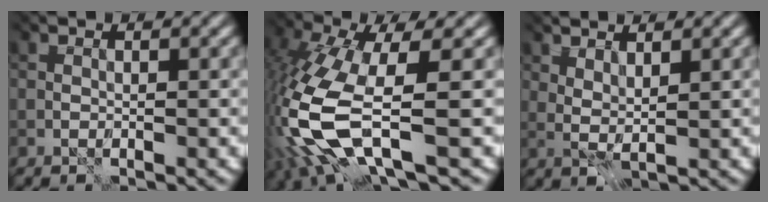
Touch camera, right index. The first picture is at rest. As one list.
[{"total": 10.3, "force": [-2.8, 3.6, 9.2], "torque": [-0.236, -0.022, -0.057]}, {"total": 1.8, "force": [1.6, -0.1, 0.7], "torque": [-0.019, -0.003, 0.033]}]